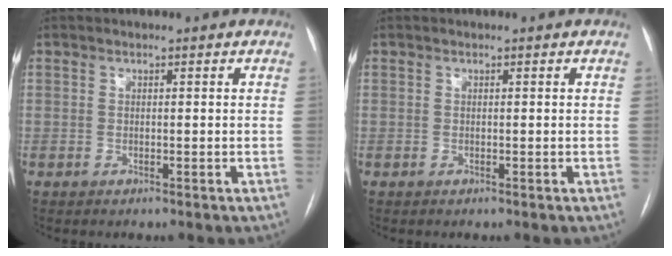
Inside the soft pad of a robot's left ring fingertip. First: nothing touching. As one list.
[{"total": 0.0}]